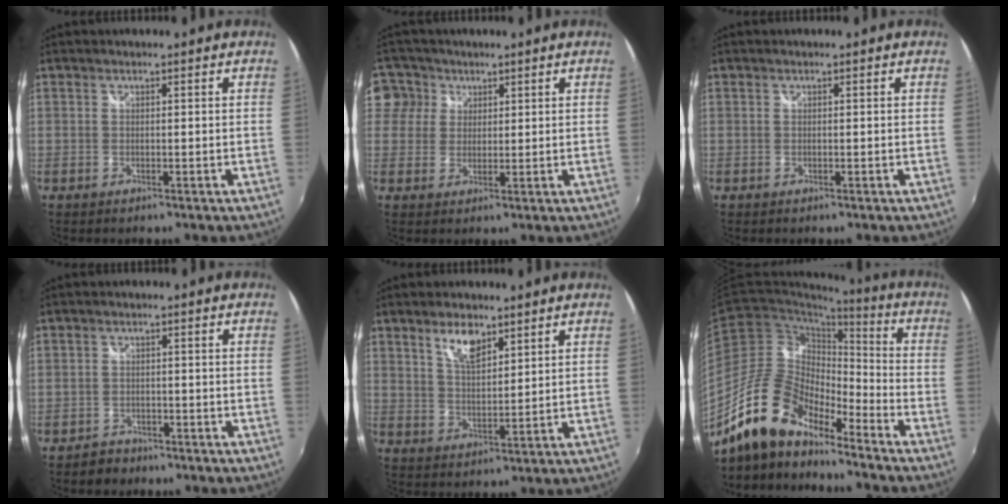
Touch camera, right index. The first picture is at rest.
{"total": 5.4, "force": [2.0, 4.9, 0.5], "torque": [-0.001, 0.015, 0.026]}
{"total": 0.0}
{"total": 2.8, "force": [-2.0, 2.0, -0.2], "torque": [-0.002, 0.009, -0.031]}
{"total": 6.0, "force": [4.0, 2.3, 3.8], "torque": [-0.066, 0.002, 0.075]}
{"total": 16.1, "force": [-12.7, 5.6, 8.2], "torque": [-0.158, 0.001, -0.246]}